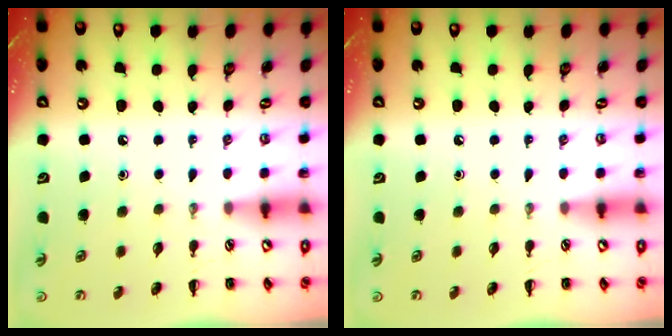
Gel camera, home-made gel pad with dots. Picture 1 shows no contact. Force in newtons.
{"total": 0.0}